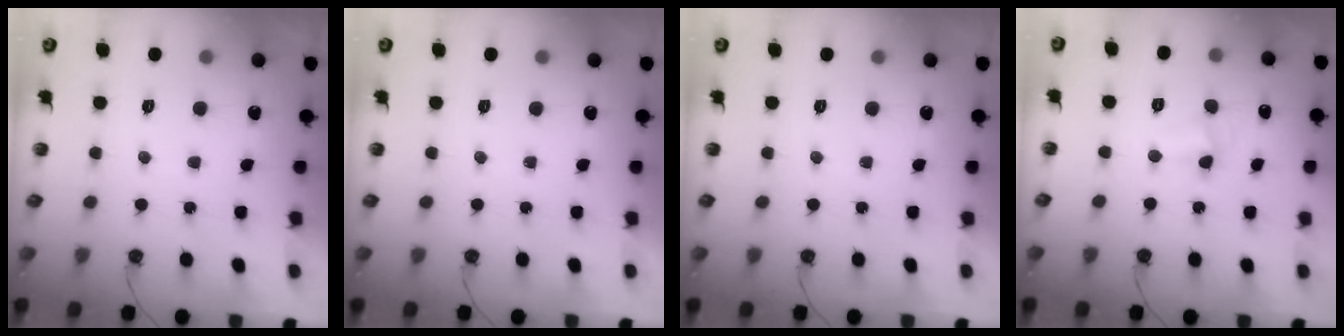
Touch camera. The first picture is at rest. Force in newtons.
{"total": 0.0}
{"total": 0.0}
{"total": 2.8, "press": 2.8, "slide": 0.5}